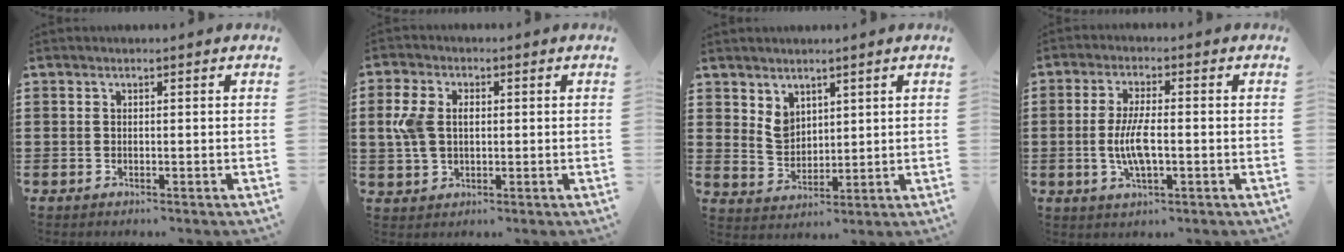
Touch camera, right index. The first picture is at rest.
{"total": 4.9, "force": [0.5, 3.4, 3.5], "torque": [-0.098, 0.006, -0.001]}
{"total": 4.2, "force": [2.7, 2.9, 1.3], "torque": [-0.037, 0.006, 0.053]}
{"total": 6.2, "force": [-1.0, 1.8, 5.8], "torque": [-0.127, -0.005, -0.026]}